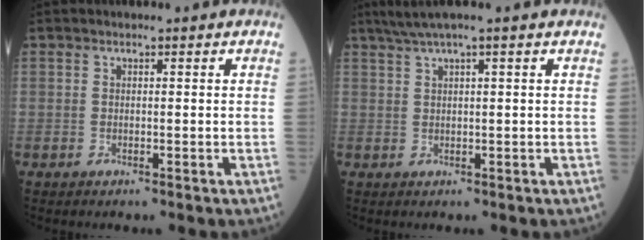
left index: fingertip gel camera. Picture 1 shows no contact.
{"total": 4.0, "force": [2.9, -0.9, 2.6], "torque": [-0.051, 0.022, 0.055]}